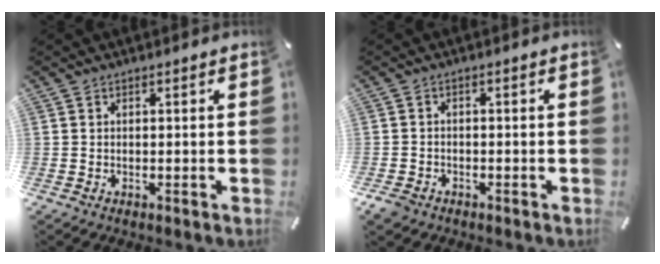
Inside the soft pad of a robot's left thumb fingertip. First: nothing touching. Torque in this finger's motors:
{"motor_torque": [0.01, 0.38, 0.07, 0.06, 0.10]}